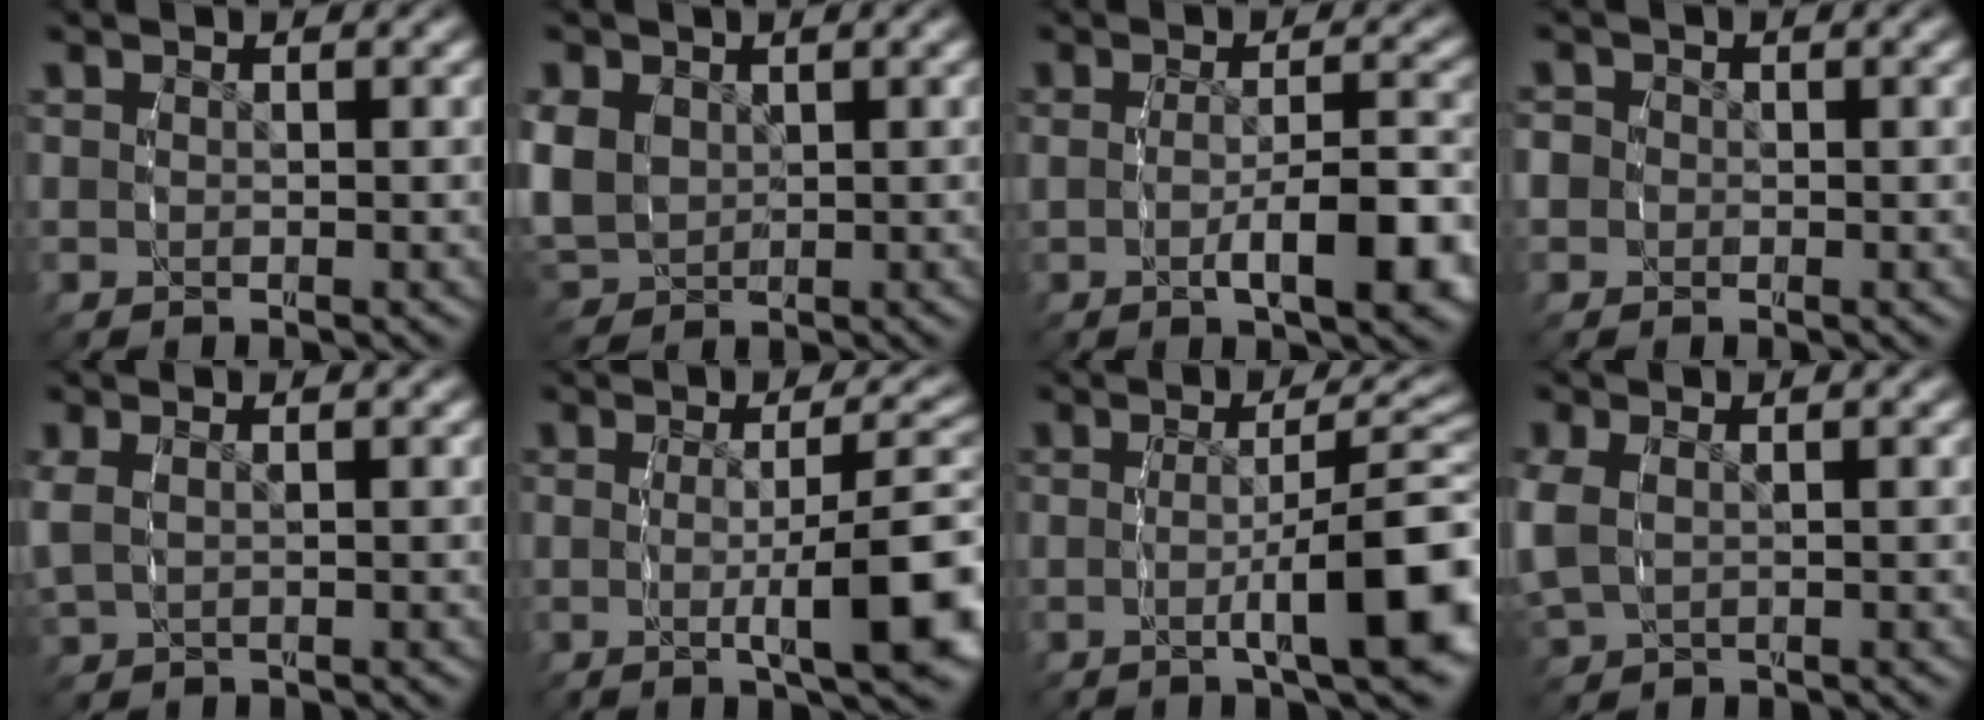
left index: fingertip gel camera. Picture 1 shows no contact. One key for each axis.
{"total": 5.3, "fx": 0.4, "fy": 4.5, "fz": 2.7, "tx": -0.079, "ty": -0.021, "tz": 0.025}
{"total": 5.4, "fx": -1.6, "fy": 1.4, "fz": 5.0, "tx": -0.079, "ty": -0.012, "tz": -0.023}
{"total": 2.6, "fx": -0.2, "fy": 2.5, "fz": 0.8, "tx": -0.022, "ty": -0.003, "tz": -0.010}
{"total": 1.7, "fx": 0.3, "fy": 0.7, "fz": 1.5, "tx": -0.040, "ty": -0.003, "tz": 0.020}
{"total": 7.4, "fx": -1.9, "fy": 1.5, "fz": 7.0, "tx": -0.092, "ty": -0.006, "tz": -0.024}
{"total": 7.7, "fx": -2.4, "fy": 1.5, "fz": 7.2, "tx": -0.098, "ty": -0.004, "tz": -0.033}
{"total": 2.3, "fx": 0.2, "fy": 1.5, "fz": 1.8, "tx": -0.058, "ty": -0.010, "tz": 0.022}